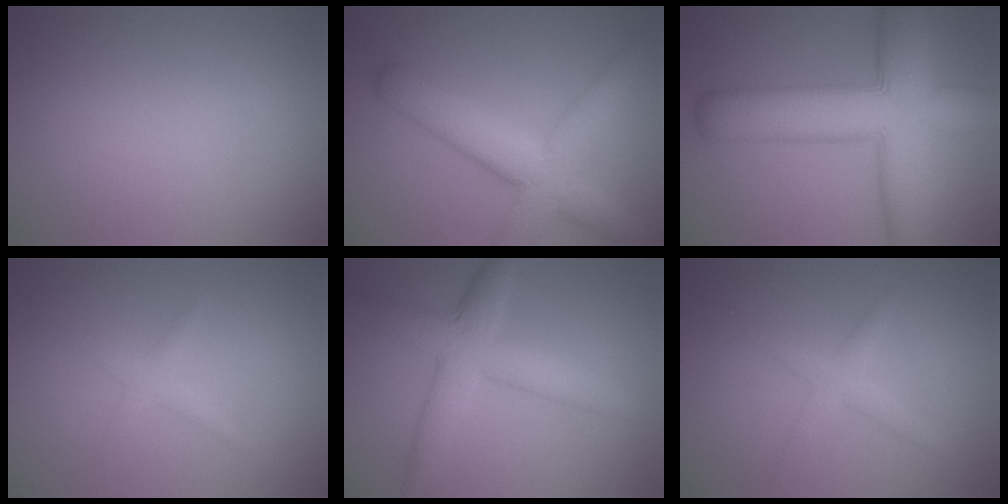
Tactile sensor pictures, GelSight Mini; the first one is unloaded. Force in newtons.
{"total": 6.8, "press": 6.8, "slide": 0.5}
{"total": 11.8, "press": 11.8, "slide": 0.4}
{"total": 1.8, "press": 1.8, "slide": 0.1}
{"total": 5.5, "press": 5.5, "slide": 0.1}
{"total": 2.0, "press": 2.0, "slide": 0.0}